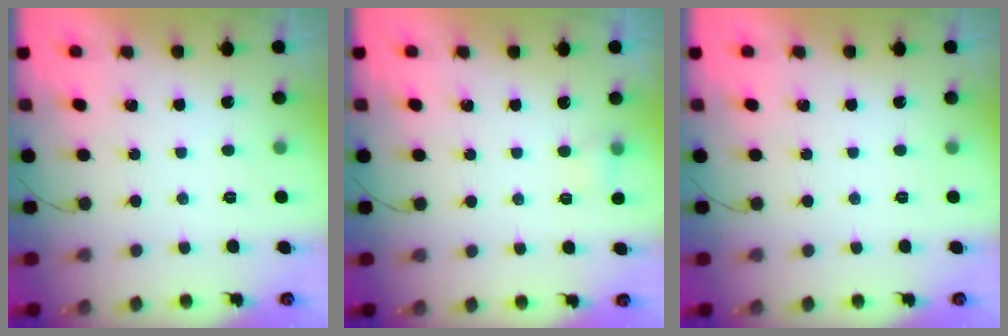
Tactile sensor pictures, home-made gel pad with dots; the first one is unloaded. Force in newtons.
{"total": 3.2, "press": 3.0, "slide": 0.9}
{"total": 0.0}